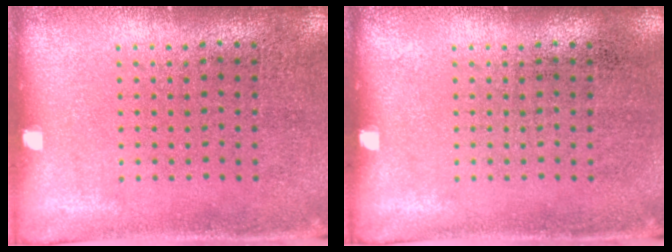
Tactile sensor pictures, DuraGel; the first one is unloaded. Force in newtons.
{"total": 0.0}